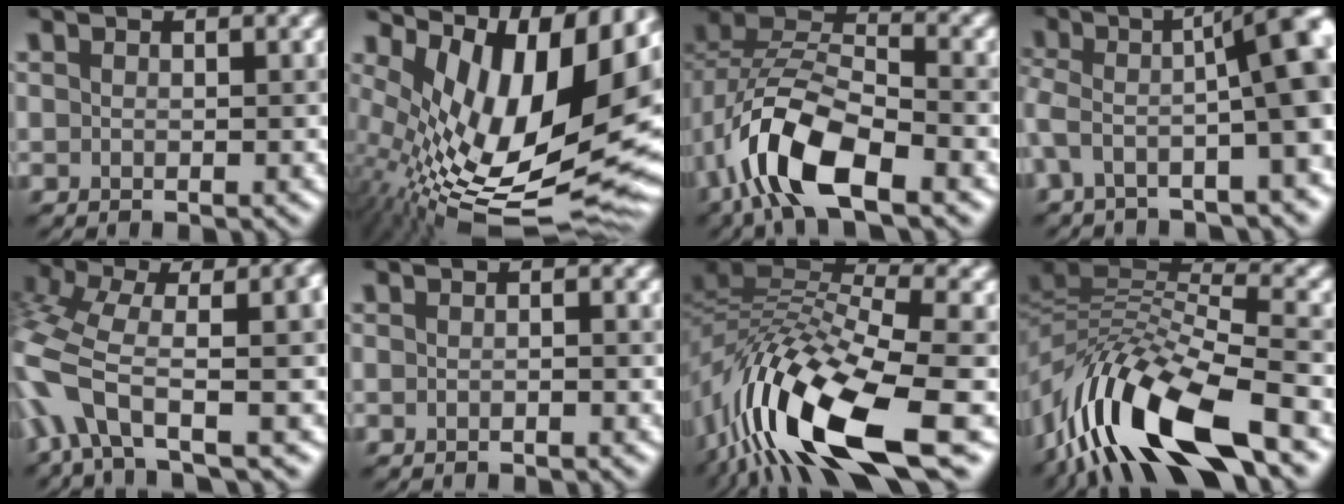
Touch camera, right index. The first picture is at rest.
{"total": 16.4, "force": [3.9, 7.7, 13.9], "torque": [-0.238, 0.001, 0.074]}
{"total": 9.6, "force": [-4.7, 4.3, 7.1], "torque": [-0.136, 0.010, -0.095]}
{"total": 10.2, "force": [-1.2, 2.4, 9.8], "torque": [-0.146, 0.024, -0.030]}
{"total": 11.7, "force": [-2.1, 4.7, 10.5], "torque": [-0.221, 0.000, -0.042]}
{"total": 0.8, "force": [-0.5, 0.1, 0.6], "torque": [-0.012, -0.001, -0.011]}
{"total": 15.0, "force": [-6.6, 5.1, 12.5], "torque": [-0.249, 0.005, -0.118]}
{"total": 12.8, "force": [-6.7, 3.9, 10.2], "torque": [-0.188, 0.018, -0.123]}